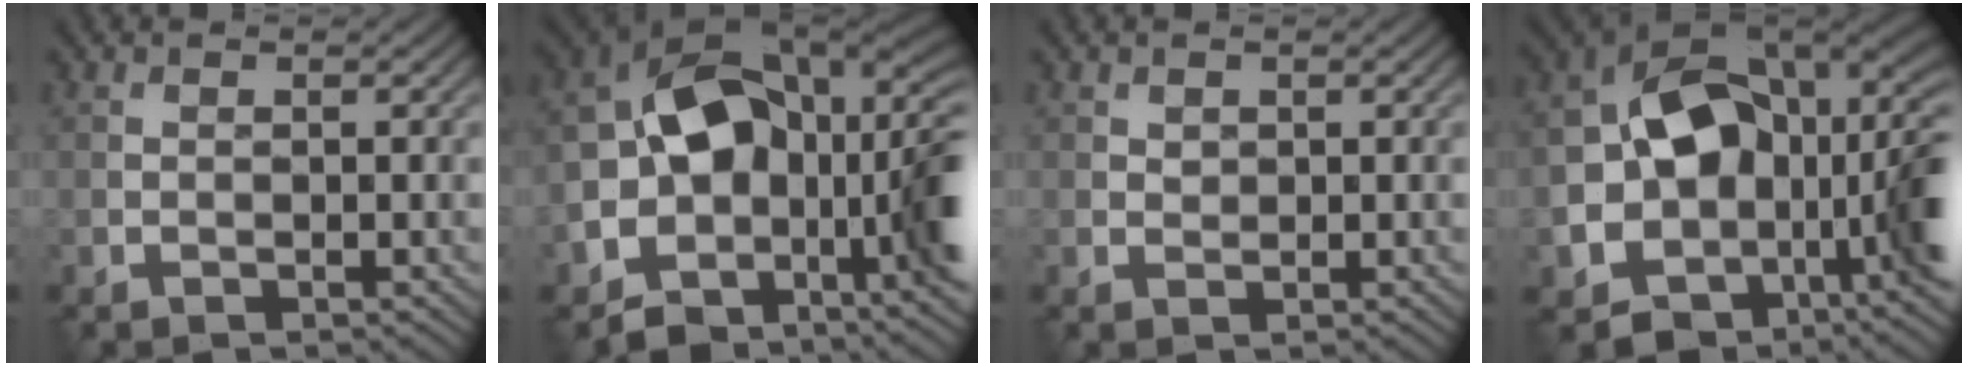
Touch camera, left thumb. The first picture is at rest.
{"total": 15.3, "force": [-3.9, 9.6, 11.3], "torque": [-0.184, -0.011, -0.067]}
{"total": 0.8, "force": [0.4, 0.6, 0.3], "torque": [-0.008, -0.004, 0.009]}
{"total": 17.1, "force": [-2.3, 12.1, 11.9], "torque": [-0.188, -0.020, -0.023]}